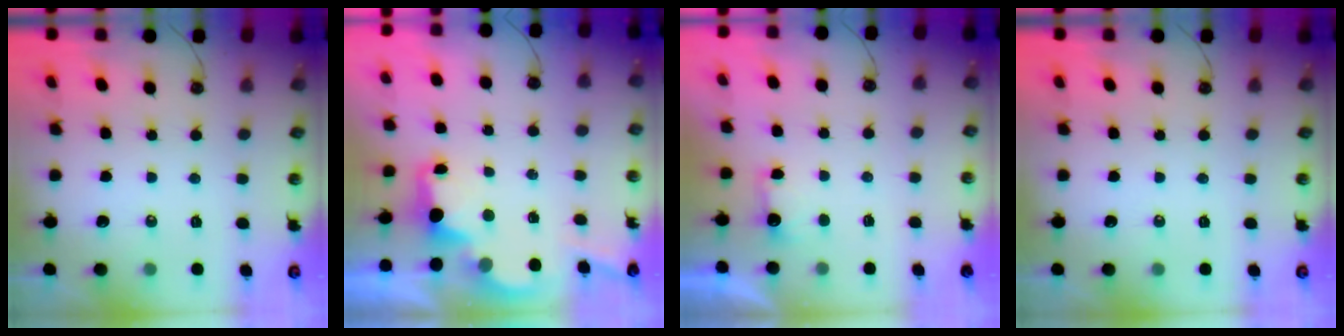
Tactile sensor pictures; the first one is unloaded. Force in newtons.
{"total": 2.7, "press": 2.6, "slide": 0.8}
{"total": 2.3, "press": 2.1, "slide": 0.9}
{"total": 0.0}